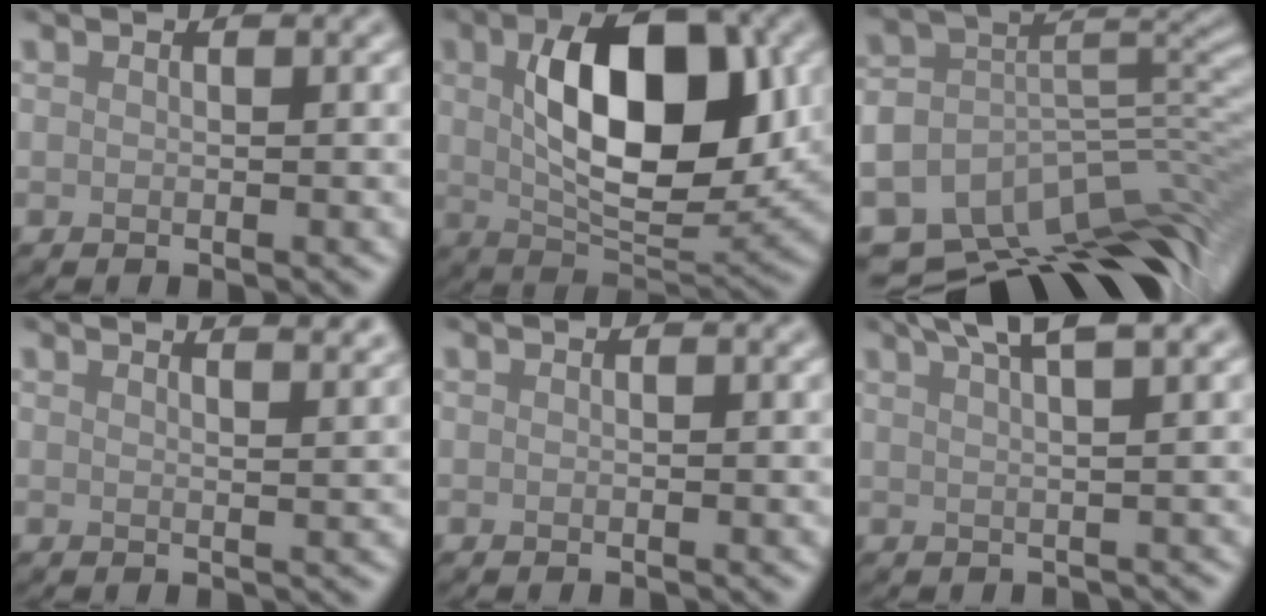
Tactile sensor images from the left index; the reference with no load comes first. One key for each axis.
{"total": 11.0, "fx": 1.9, "fy": 5.3, "fz": 9.4, "tx": -0.143, "ty": 0.006, "tz": 0.032}
{"total": 13.8, "fx": -9.0, "fy": 7.3, "fz": 7.6, "tx": -0.133, "ty": 0.021, "tz": -0.126}
{"total": 5.1, "fx": 3.9, "fy": 1.7, "fz": 2.8, "tx": -0.008, "ty": 0.032, "tz": 0.016}
{"total": 0.0}
{"total": 4.3, "fx": 3.1, "fy": 0.6, "fz": 2.9, "tx": -0.035, "ty": 0.014, "tz": 0.047}